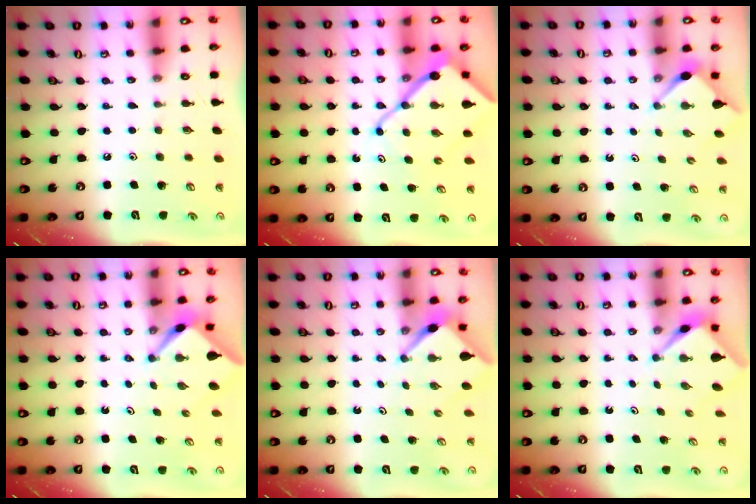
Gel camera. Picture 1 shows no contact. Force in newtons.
{"total": 14.0, "press": 14.0, "slide": 1.3}
{"total": 2.9, "press": 2.9, "slide": 0.3}
{"total": 2.6, "press": 2.6, "slide": 0.3}
{"total": 2.9, "press": 2.9, "slide": 0.4}
{"total": 2.7, "press": 2.7, "slide": 0.0}